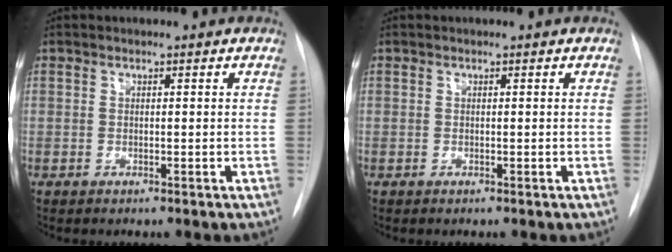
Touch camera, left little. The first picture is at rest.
{"total": 0.0}